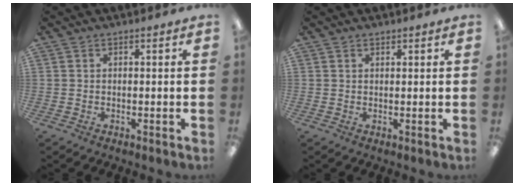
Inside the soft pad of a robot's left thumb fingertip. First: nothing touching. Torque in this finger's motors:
{"motor_torque": [-0.41, -0.33, -0.15, -0.11, -0.02]}